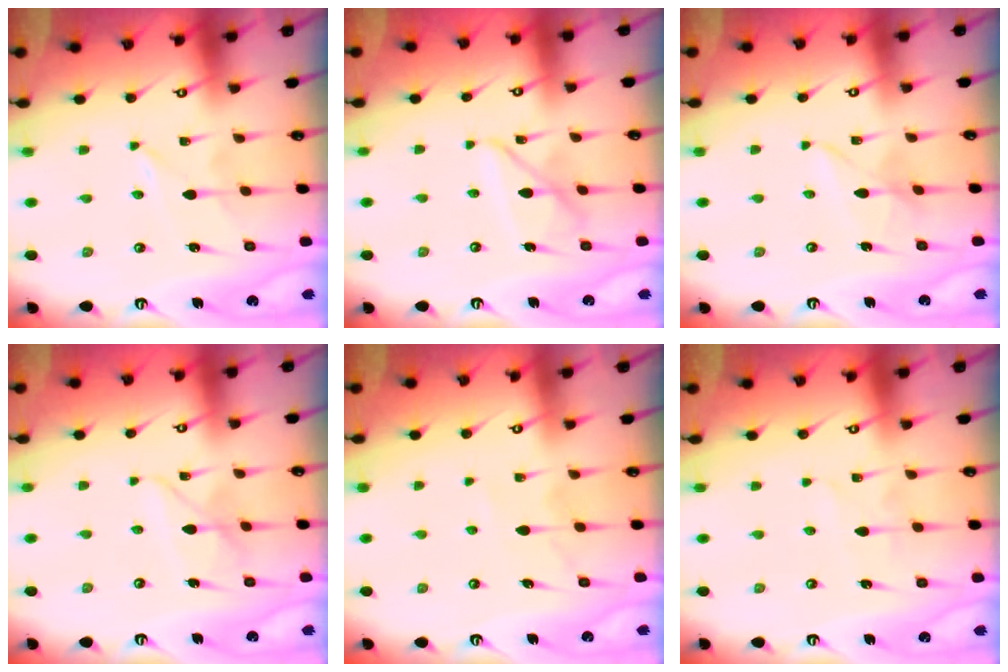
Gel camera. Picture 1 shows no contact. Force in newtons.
{"total": 10.4, "press": 10.4, "slide": 0.9}
{"total": 3.2, "press": 3.2, "slide": 0.4}
{"total": 7.3, "press": 7.3, "slide": 0.5}
{"total": 4.6, "press": 4.5, "slide": 0.6}
{"total": 1.9, "press": 1.9, "slide": 0.2}